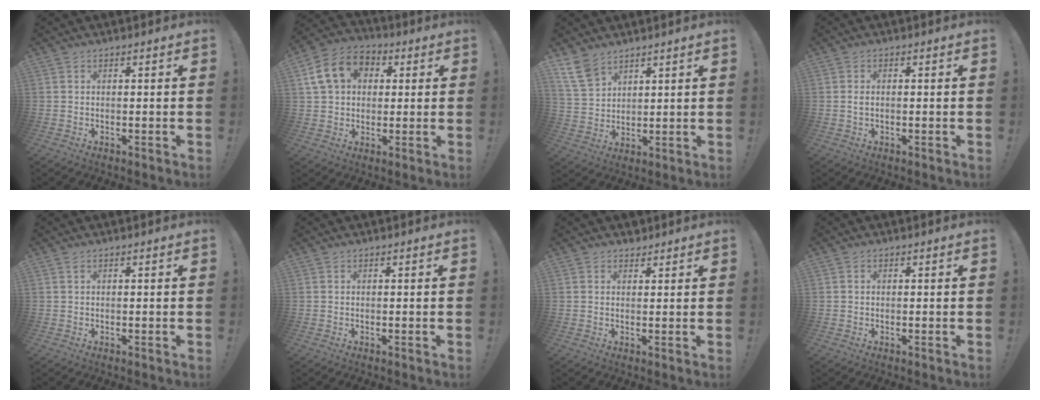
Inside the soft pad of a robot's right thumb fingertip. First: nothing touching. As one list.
[{"total": 14.3, "force": [4.4, 11.2, 7.6], "torque": [-0.113, 0.005, 0.093]}, {"total": 9.7, "force": [6.9, 5.8, 3.7], "torque": [-0.064, -0.037, 0.138]}, {"total": 1.1, "force": [0.0, 0.6, 1.0], "torque": [-0.020, 0.004, -0.001]}, {"total": 0.6, "force": [0.3, 0.2, 0.5], "torque": [-0.003, -0.002, 0.004]}, {"total": 0.0}, {"total": 2.3, "force": [1.8, 1.4, 0.1], "torque": [0.017, -0.012, 0.031]}, {"total": 0.0}]